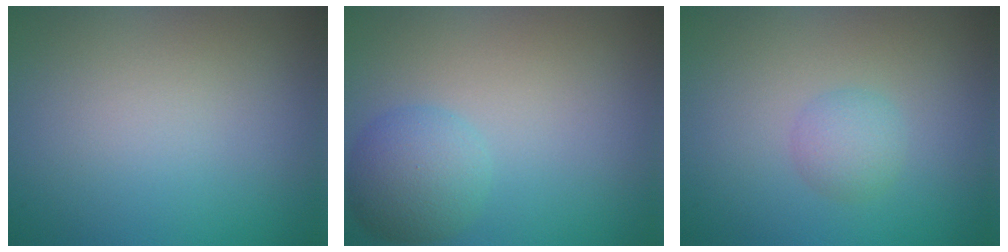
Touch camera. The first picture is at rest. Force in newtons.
{"total": 3.8, "press": 3.8, "slide": 0.2}
{"total": 1.8, "press": 1.8, "slide": 0.0}